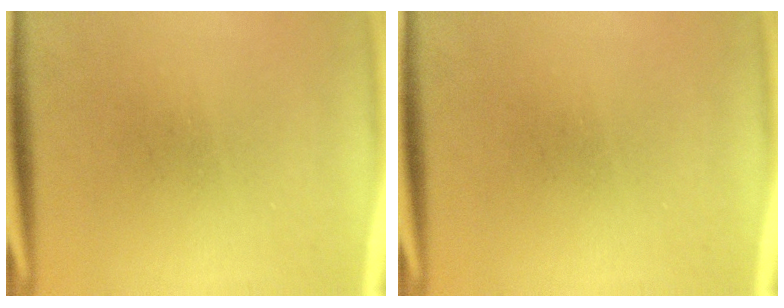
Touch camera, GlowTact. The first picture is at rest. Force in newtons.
{"total": 0.0}